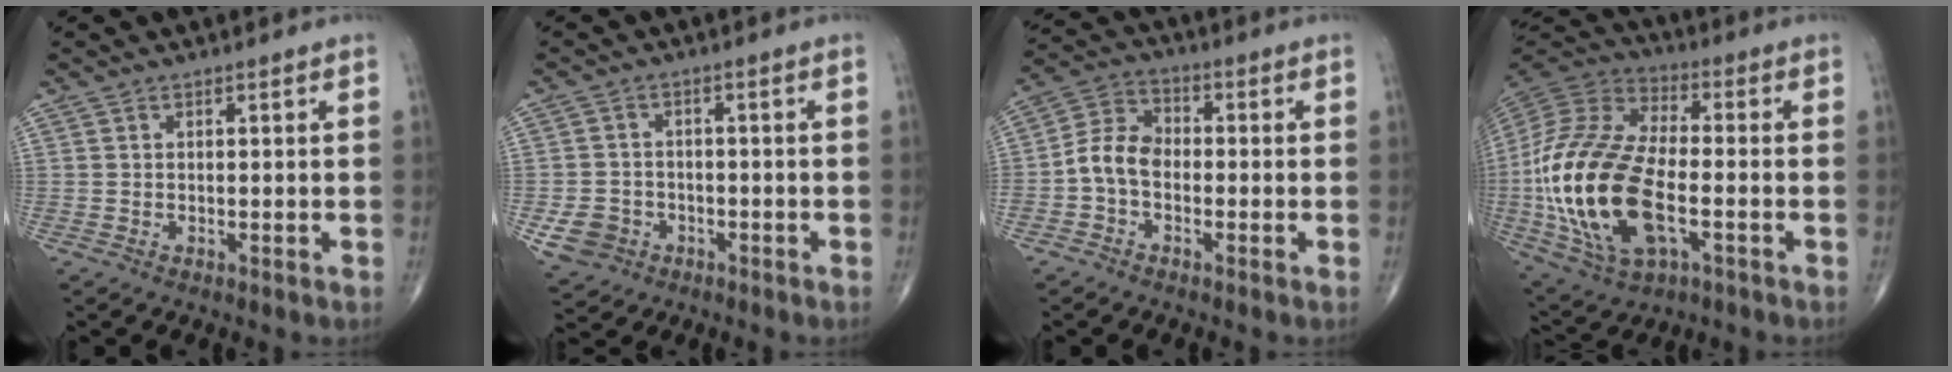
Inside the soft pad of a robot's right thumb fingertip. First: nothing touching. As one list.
[{"total": 6.0, "force": [-2.4, 5.1, 2.0], "torque": [-0.030, 0.014, -0.035]}, {"total": 7.3, "force": [-1.7, 5.2, 4.8], "torque": [-0.078, 0.029, -0.048]}, {"total": 26.6, "force": [-5.1, 13.4, 22.4], "torque": [-0.487, 0.004, -0.086]}]